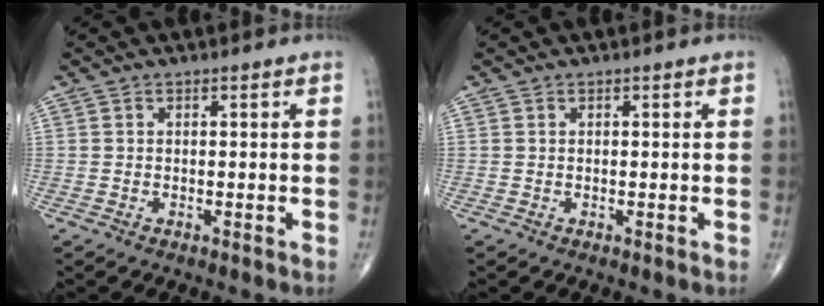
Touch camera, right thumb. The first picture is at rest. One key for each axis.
{"total": 0.0}